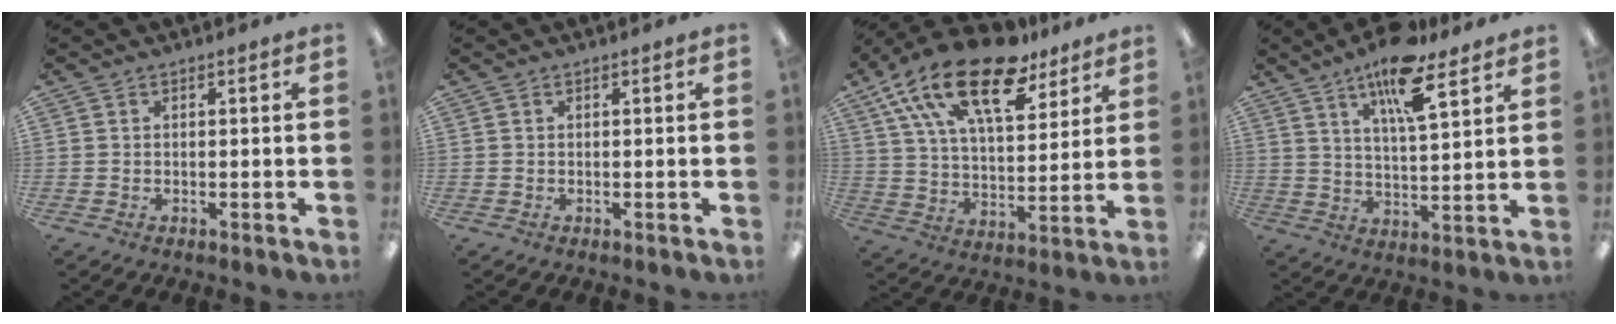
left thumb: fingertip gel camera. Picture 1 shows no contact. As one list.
[{"total": 0.0}, {"total": 22.0, "force": [14.2, 9.6, 13.9], "torque": [-0.237, -0.069, 0.248]}, {"total": 13.5, "force": [9.2, 3.9, 9.1], "torque": [-0.148, -0.043, 0.154]}]